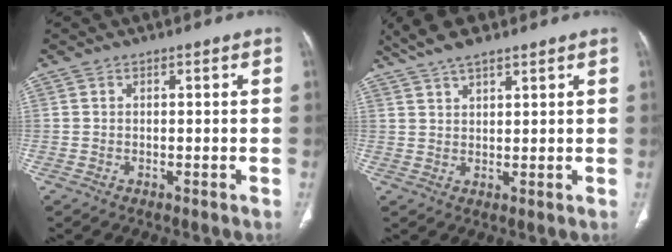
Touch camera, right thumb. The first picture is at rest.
{"total": 7.4, "force": [5.6, 2.2, 4.3], "torque": [-0.080, -0.002, 0.105]}